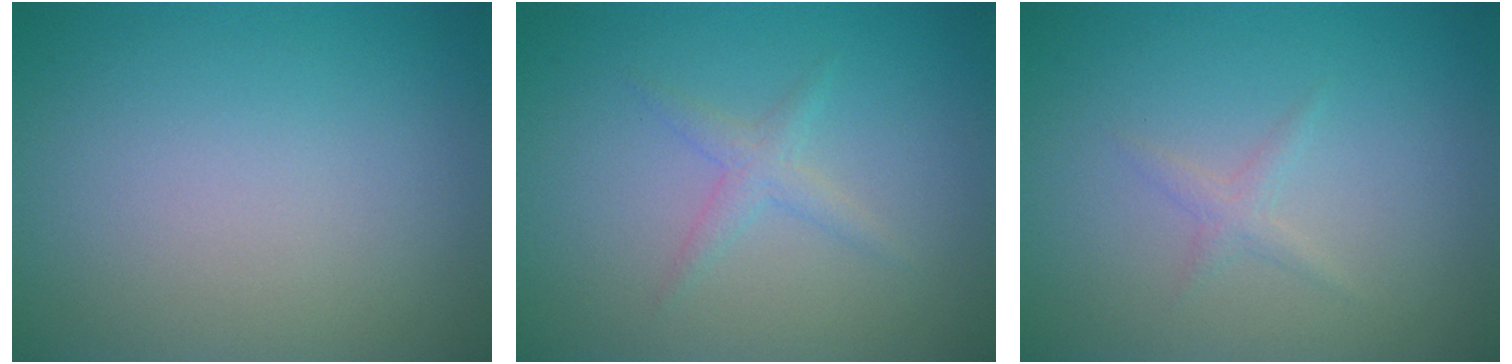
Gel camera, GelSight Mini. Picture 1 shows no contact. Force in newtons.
{"total": 1.4, "press": 1.4, "slide": 0.1}
{"total": 1.0, "press": 1.0, "slide": 0.1}